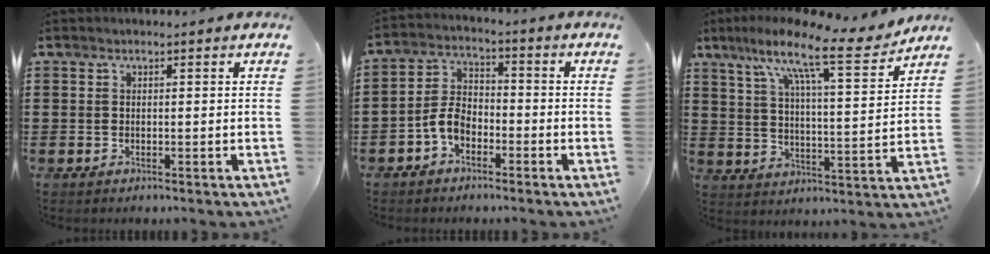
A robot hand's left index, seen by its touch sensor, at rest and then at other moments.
{"total": 5.0, "force": [-2.8, 2.9, 3.0], "torque": [-0.083, 0.003, -0.063]}
{"total": 13.1, "force": [9.8, 1.4, 8.6], "torque": [-0.165, -0.056, 0.152]}